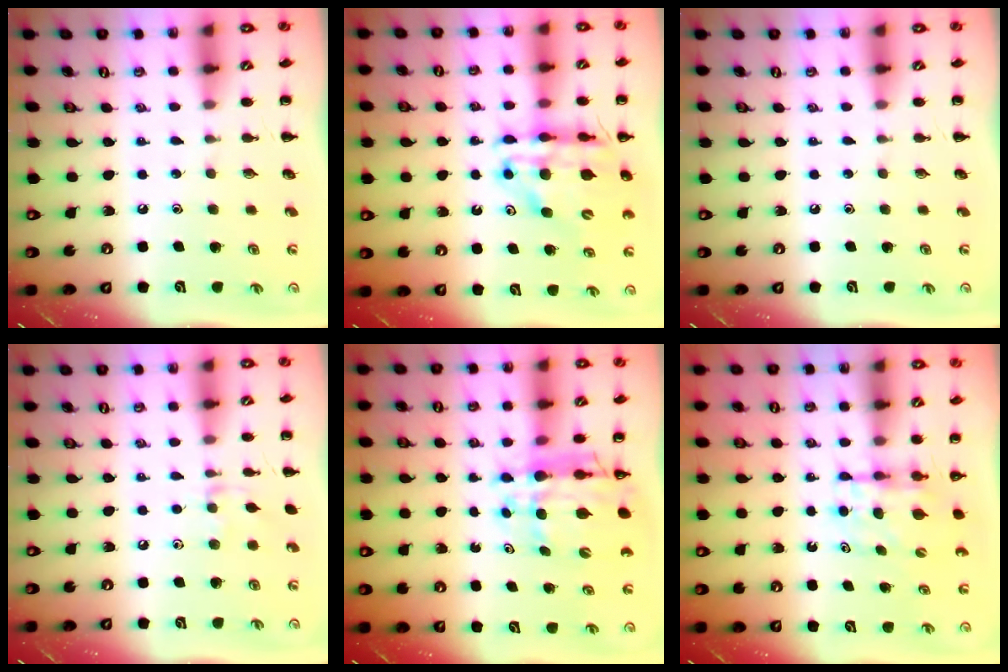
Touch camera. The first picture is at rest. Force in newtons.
{"total": 16.4, "press": 15.9, "slide": 4.1}
{"total": 0.0}
{"total": 5.0, "press": 4.9, "slide": 1.0}
{"total": 10.7, "press": 10.3, "slide": 3.2}
{"total": 5.4, "press": 5.4, "slide": 0.0}